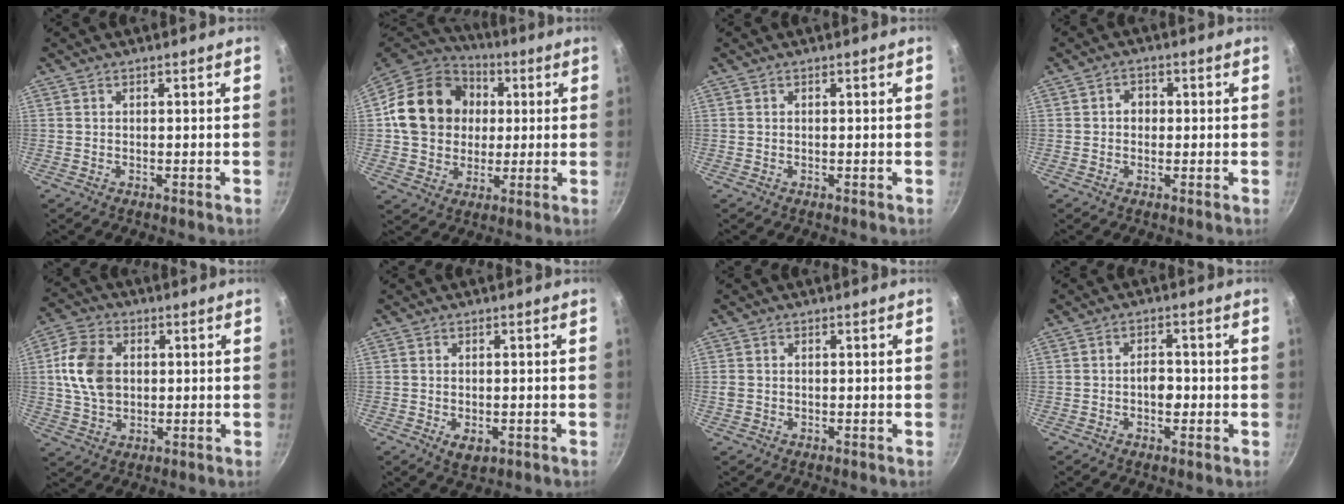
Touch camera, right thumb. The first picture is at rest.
{"total": 19.3, "force": [2.5, 16.1, 10.2], "torque": [-0.151, 0.023, 0.036]}
{"total": 0.0}
{"total": 2.9, "force": [0.1, 2.4, 1.5], "torque": [-0.007, 0.008, -0.002]}
{"total": 11.4, "force": [1.4, 8.1, 7.8], "torque": [-0.132, 0.008, 0.021]}
{"total": 3.5, "force": [-1.0, 2.1, 2.7], "torque": [-0.041, -0.009, -0.011]}
{"total": 1.6, "force": [-0.1, 1.4, 0.9], "torque": [-0.018, 0.003, 0.000]}
{"total": 3.8, "force": [-0.8, 2.4, 2.8], "torque": [-0.026, 0.010, -0.013]}